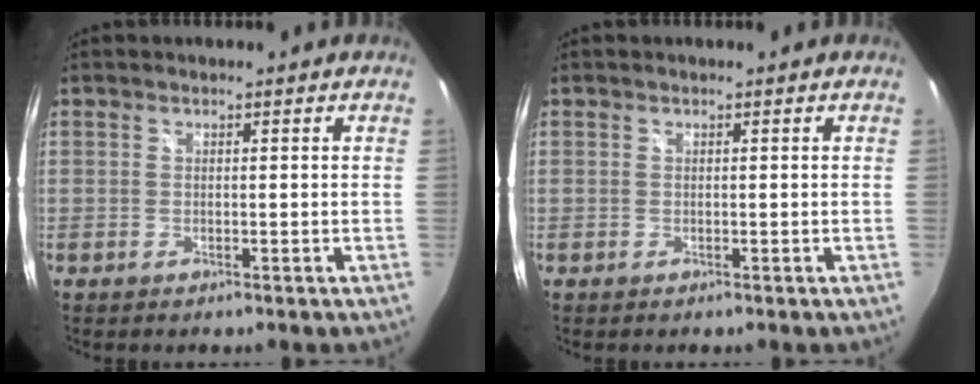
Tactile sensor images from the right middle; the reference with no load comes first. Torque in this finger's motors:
{"motor_torque": [0.00, 0.00, 0.00, 0.01]}